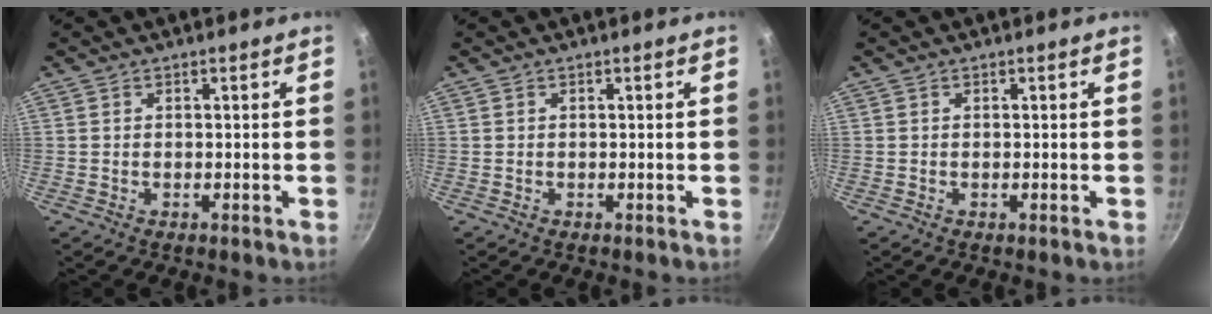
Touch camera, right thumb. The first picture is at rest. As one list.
[{"total": 0.0}, {"total": 0.0}]